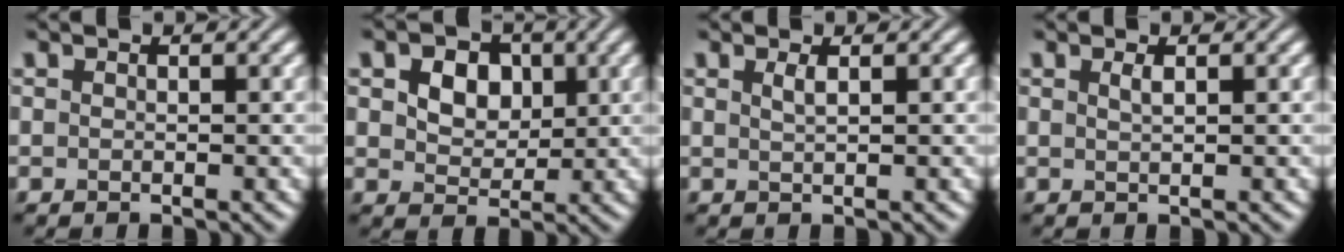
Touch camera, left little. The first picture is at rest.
{"total": 5.8, "force": [2.2, 4.1, 3.5], "torque": [-0.069, 0.013, 0.027]}
{"total": 1.2, "force": [0.5, 0.4, 1.0], "torque": [-0.015, 0.002, 0.008]}
{"total": 1.0, "force": [0.4, 0.3, 0.9], "torque": [-0.012, 0.002, 0.007]}